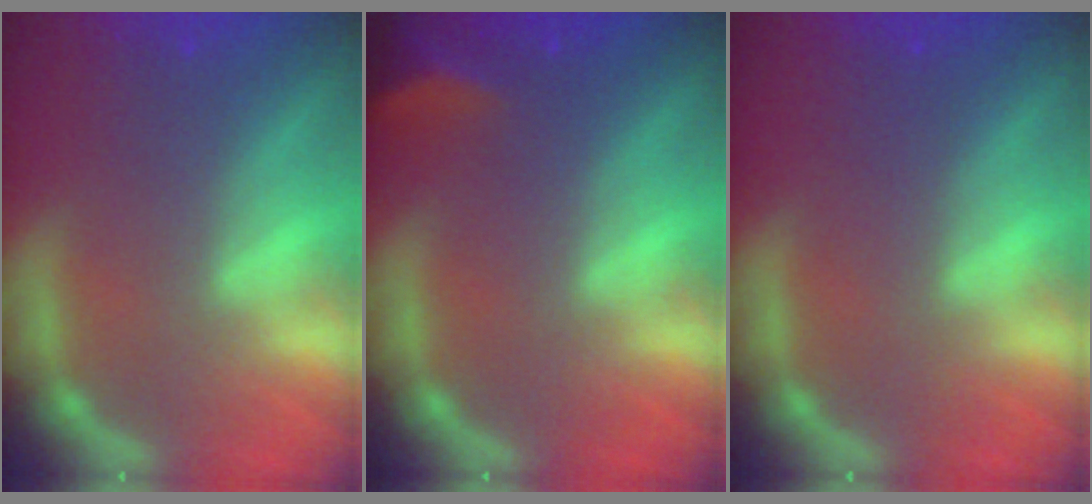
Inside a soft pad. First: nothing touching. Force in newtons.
{"total": 4.0}
{"total": 0.0}